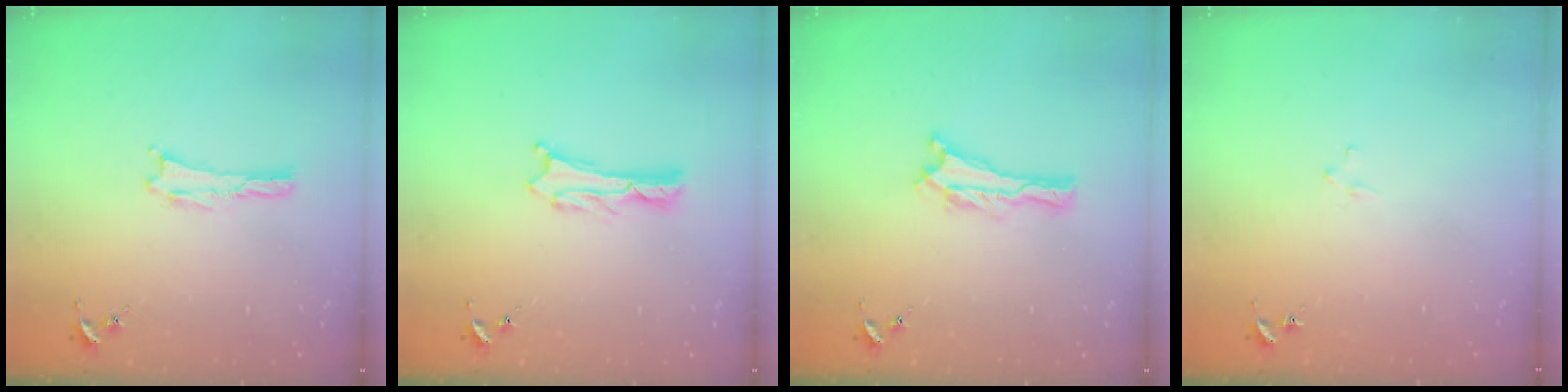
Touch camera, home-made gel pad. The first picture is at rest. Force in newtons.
{"total": 1.2, "press": 1.2, "slide": 0.0}
{"total": 0.0}
{"total": 1.9, "press": 1.9, "slide": 0.1}